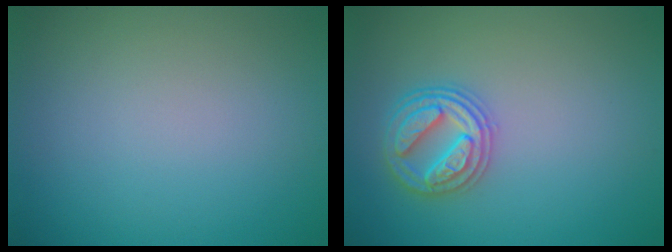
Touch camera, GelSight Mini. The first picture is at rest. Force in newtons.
{"total": 3.6, "press": 3.5, "slide": 0.9}